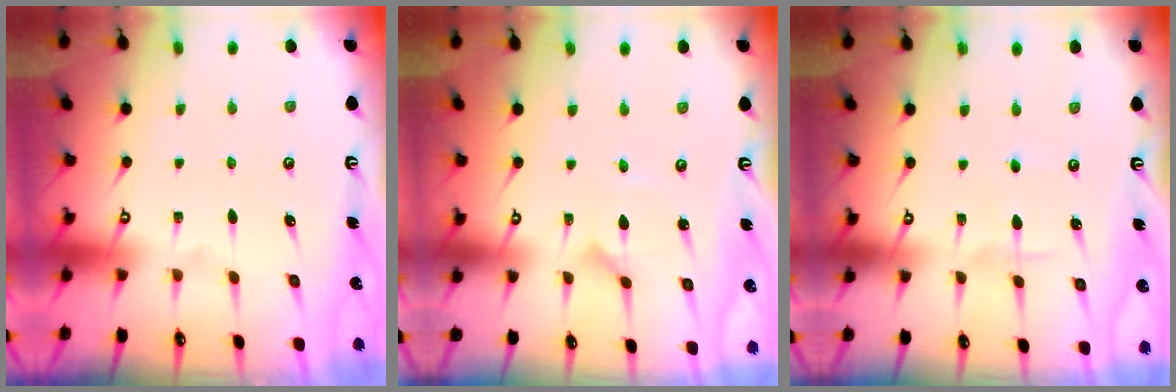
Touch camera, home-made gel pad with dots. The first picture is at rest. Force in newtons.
{"total": 1.9, "press": 1.9, "slide": 0.1}
{"total": 2.9, "press": 2.9, "slide": 0.3}